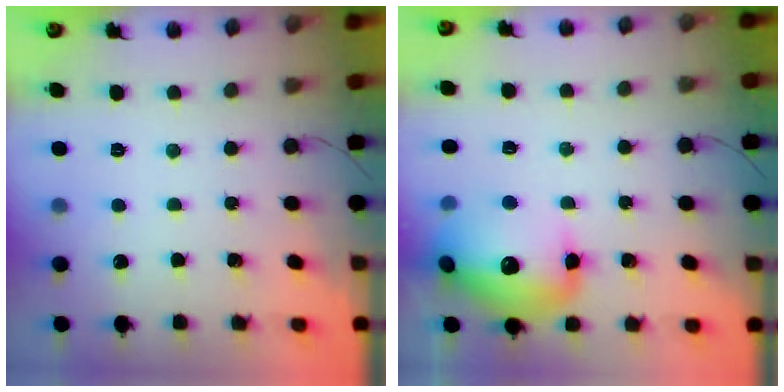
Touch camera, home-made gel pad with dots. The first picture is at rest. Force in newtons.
{"total": 17.2, "press": 17.1, "slide": 2.5}